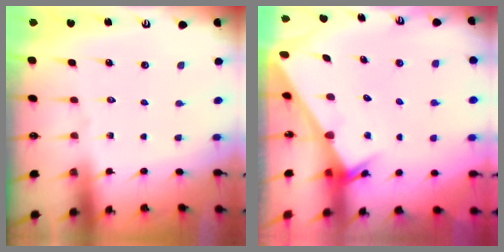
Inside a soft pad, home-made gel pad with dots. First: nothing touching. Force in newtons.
{"total": 1.9, "press": 1.9, "slide": 0.2}